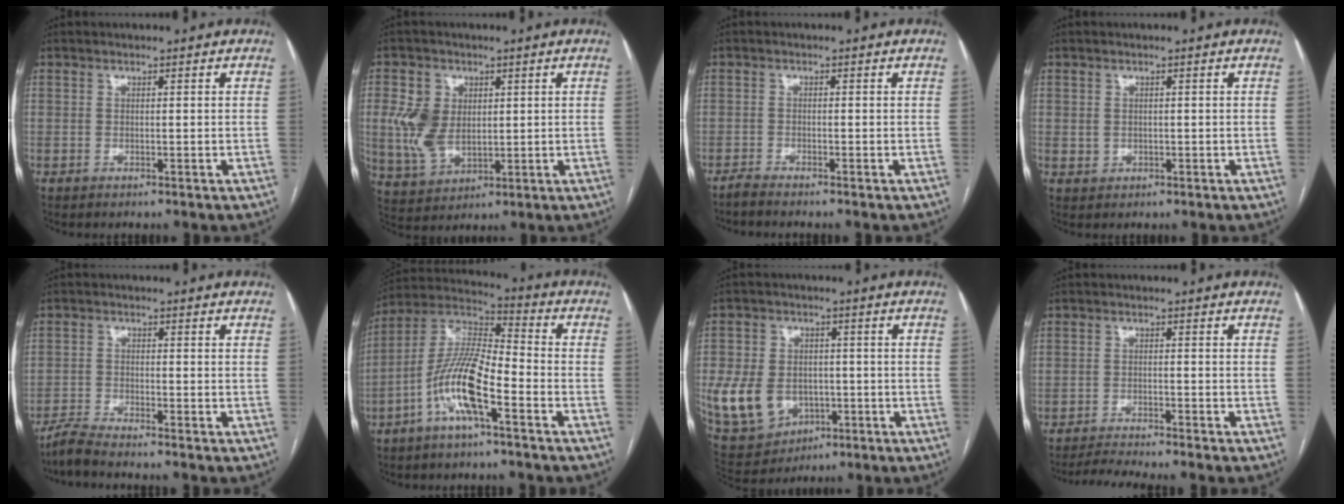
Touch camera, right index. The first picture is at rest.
{"total": 8.4, "force": [1.4, 6.1, 5.7], "torque": [-0.131, 0.010, 0.042]}
{"total": 1.6, "force": [-1.5, -0.3, 0.4], "torque": [-0.012, -0.004, -0.031]}
{"total": 1.4, "force": [-0.1, 1.3, 0.5], "torque": [-0.010, 0.001, 0.006]}
{"total": 3.7, "force": [-3.5, -0.7, 1.0], "torque": [-0.029, -0.018, -0.074]}
{"total": 12.6, "force": [-5.4, 2.8, 11.0], "torque": [-0.225, 0.012, -0.103]}
{"total": 14.6, "force": [-3.2, 11.3, 8.6], "torque": [-0.210, 0.009, -0.032]}
{"total": 5.6, "force": [-5.1, -1.3, 1.9], "torque": [-0.029, -0.018, -0.086]}